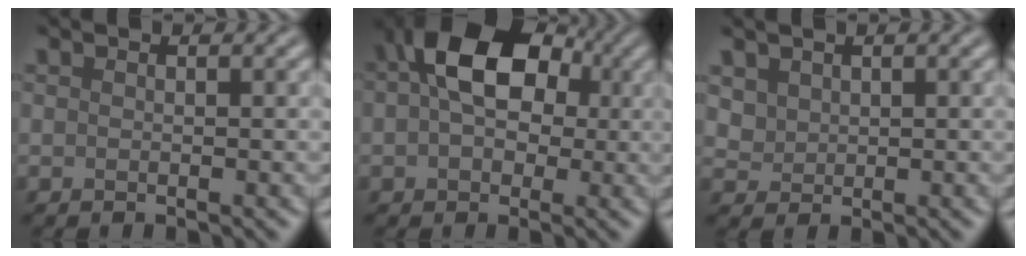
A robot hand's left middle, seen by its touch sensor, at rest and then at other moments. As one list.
[{"total": 10.5, "force": [2.1, 7.0, 7.6], "torque": [-0.113, 0.027, 0.019]}, {"total": 1.5, "force": [0.8, 1.2, 0.4], "torque": [-0.016, -0.012, 0.029]}]